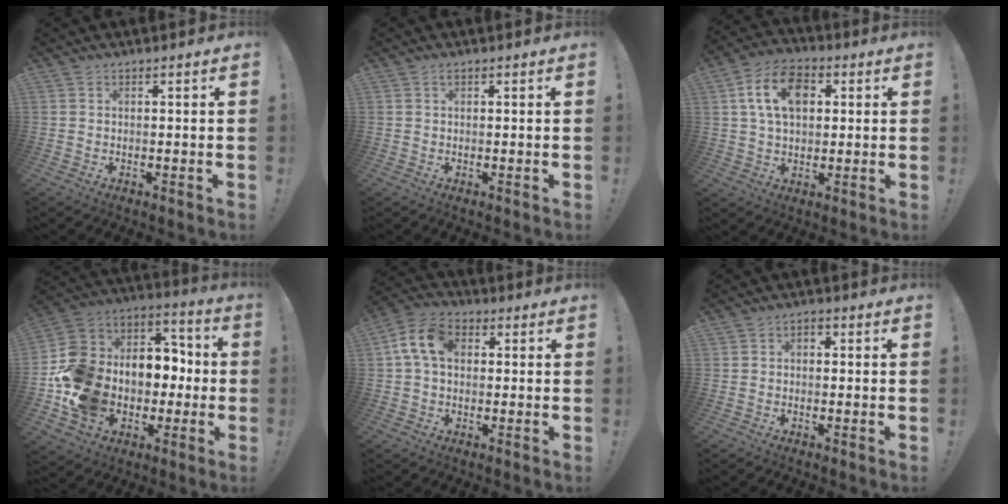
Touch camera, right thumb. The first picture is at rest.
{"total": 0.7, "force": [0.2, 0.4, 0.5], "torque": [-0.011, 0.002, 0.004]}
{"total": 13.3, "force": [3.6, 8.9, 9.2], "torque": [-0.162, 0.016, 0.069]}
{"total": 18.2, "force": [-4.1, 14.9, 9.6], "torque": [-0.185, 0.011, -0.039]}
{"total": 10.3, "force": [1.8, 7.0, 7.4], "torque": [-0.148, 0.021, 0.037]}
{"total": 1.6, "force": [-0.8, 1.0, 1.0], "torque": [-0.022, 0.008, -0.014]}